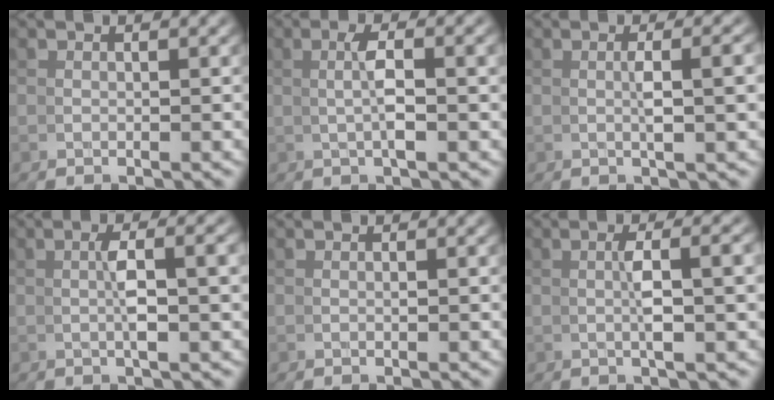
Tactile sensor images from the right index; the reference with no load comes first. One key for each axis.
{"total": 2.5, "fx": 0.4, "fy": -0.7, "fz": 2.3, "tx": -0.036, "ty": 0.016, "tz": 0.002}
{"total": 2.2, "fx": 0.2, "fy": -1.2, "fz": 1.9, "tx": -0.033, "ty": 0.012, "tz": 0.005}
{"total": 2.5, "fx": 0.2, "fy": -0.9, "fz": 2.3, "tx": -0.040, "ty": 0.014, "tz": 0.003}
{"total": 0.6, "fx": 0.1, "fy": 0.2, "fz": 0.5, "tx": -0.005, "ty": 0.000, "tz": 0.001}
{"total": 2.6, "fx": 0.3, "fy": -1.3, "fz": 2.3, "tx": -0.039, "ty": 0.016, "tz": 0.005}